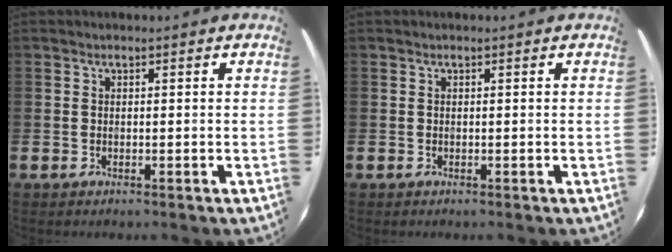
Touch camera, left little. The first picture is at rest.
{"total": 0.0}